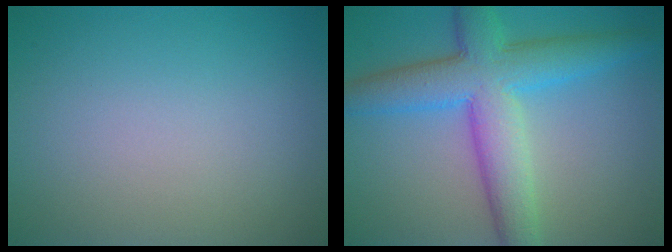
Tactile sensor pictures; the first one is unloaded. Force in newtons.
{"total": 8.0, "press": 8.0, "slide": 0.3}